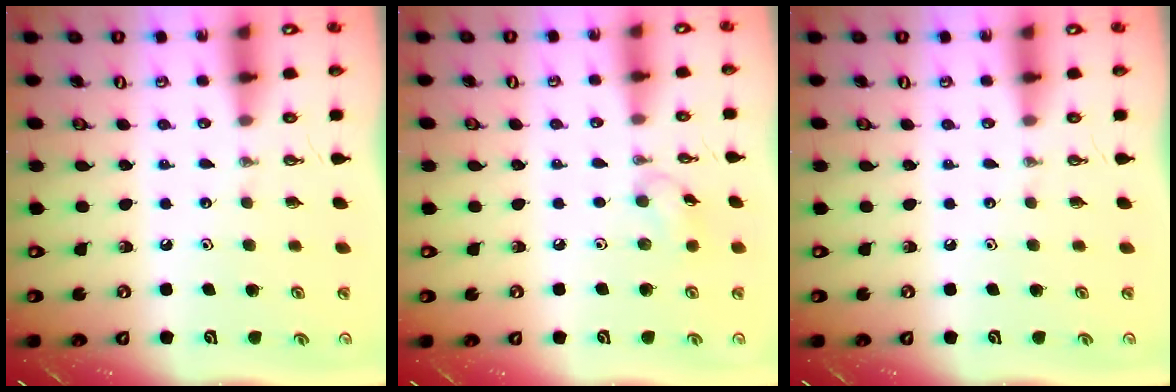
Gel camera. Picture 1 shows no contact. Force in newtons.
{"total": 6.6, "press": 6.6, "slide": 0.6}
{"total": 0.0}